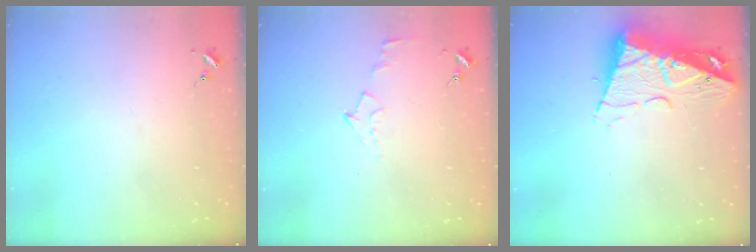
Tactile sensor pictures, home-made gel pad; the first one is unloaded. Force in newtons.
{"total": 5.5, "press": 5.5, "slide": 0.7}
{"total": 14.8, "press": 14.8, "slide": 1.6}